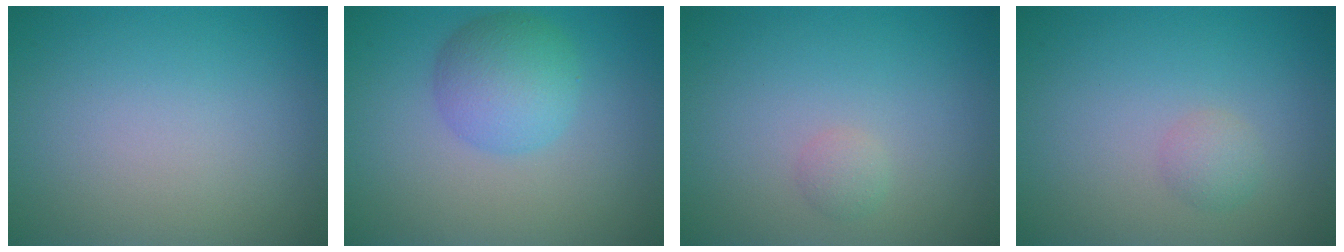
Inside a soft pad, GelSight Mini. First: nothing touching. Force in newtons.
{"total": 4.3, "press": 4.3, "slide": 0.0}
{"total": 0.9, "press": 0.9, "slide": 0.1}
{"total": 1.3, "press": 1.3, "slide": 0.0}